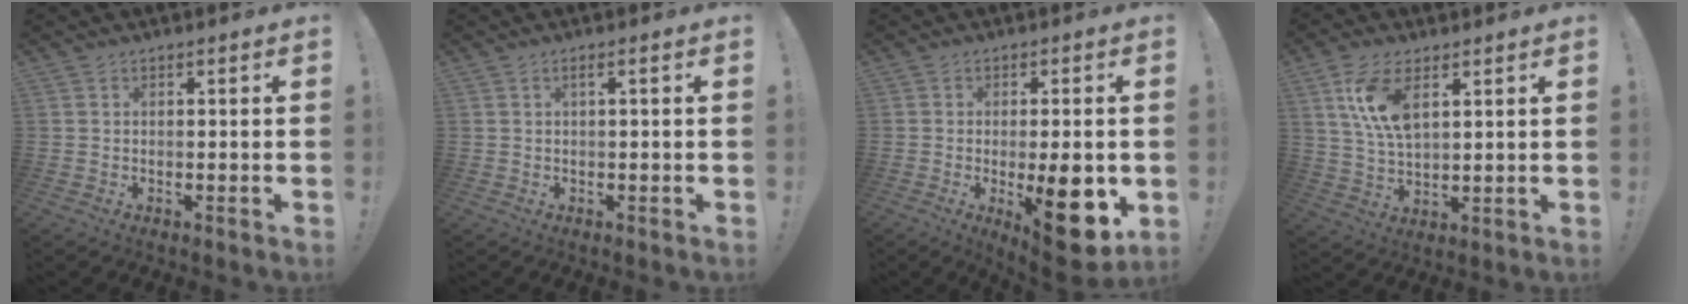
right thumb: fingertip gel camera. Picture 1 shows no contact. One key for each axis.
{"total": 1.5, "fx": 0.0, "fy": -0.1, "fz": 1.5, "tx": -0.030, "ty": 0.002, "tz": -0.002}
{"total": 15.6, "fx": -3.0, "fy": 4.6, "fz": 14.6, "tx": -0.180, "ty": -0.006, "tz": -0.029}
{"total": 10.7, "fx": 4.9, "fy": 5.1, "fz": 8.1, "tx": -0.168, "ty": -0.008, "tz": 0.089}